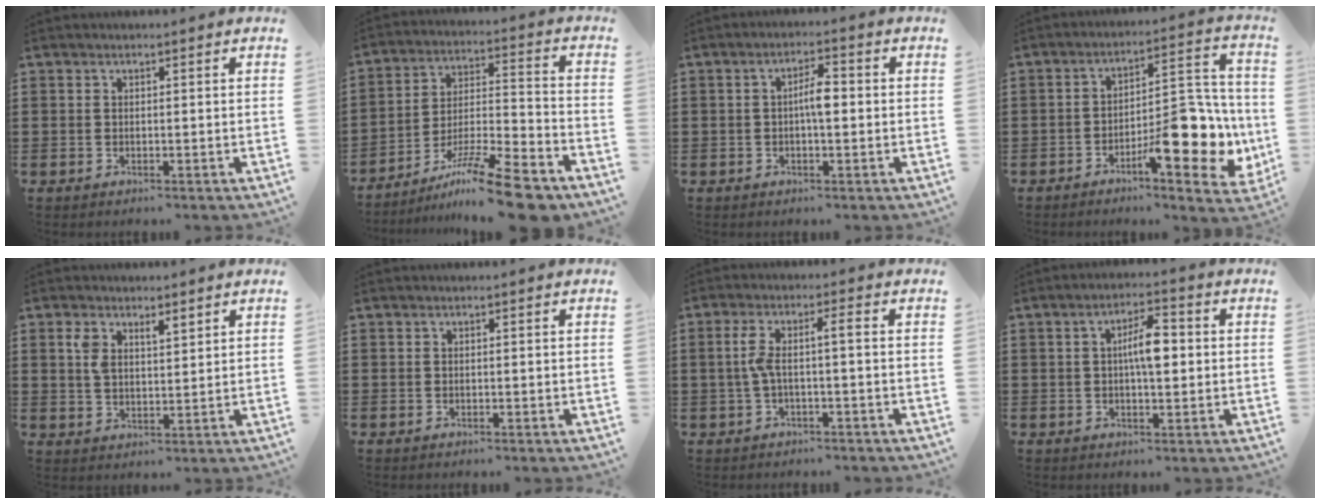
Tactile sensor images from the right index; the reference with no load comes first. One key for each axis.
{"total": 13.3, "fx": -10.4, "fy": 1.1, "fz": 8.2, "tx": -0.123, "ty": 0.036, "tz": -0.191}
{"total": 3.9, "fx": -0.2, "fy": 1.2, "fz": 3.7, "tx": -0.066, "ty": 0.005, "tz": -0.006}
{"total": 11.8, "fx": -5.1, "fy": 4.2, "fz": 9.7, "tx": -0.112, "ty": 0.002, "tz": -0.091}
{"total": 3.6, "fx": 2.1, "fy": 1.6, "fz": 2.5, "tx": -0.055, "ty": 0.007, "tz": 0.037}
{"total": 0.0}
{"total": 4.2, "fx": -0.5, "fy": 0.6, "fz": 4.1, "tx": -0.093, "ty": 0.000, "tz": -0.018}
{"total": 5.6, "fx": 0.4, "fy": 1.9, "fz": 5.2, "tx": -0.083, "ty": 0.002, "tz": 0.001}